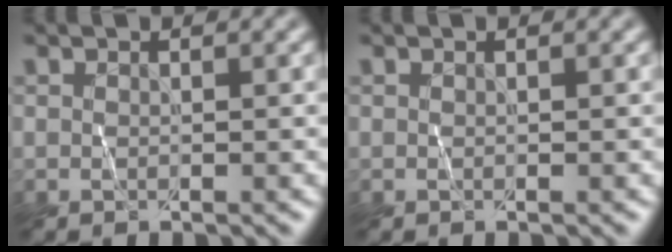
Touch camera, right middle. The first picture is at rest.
{"total": 0.0}